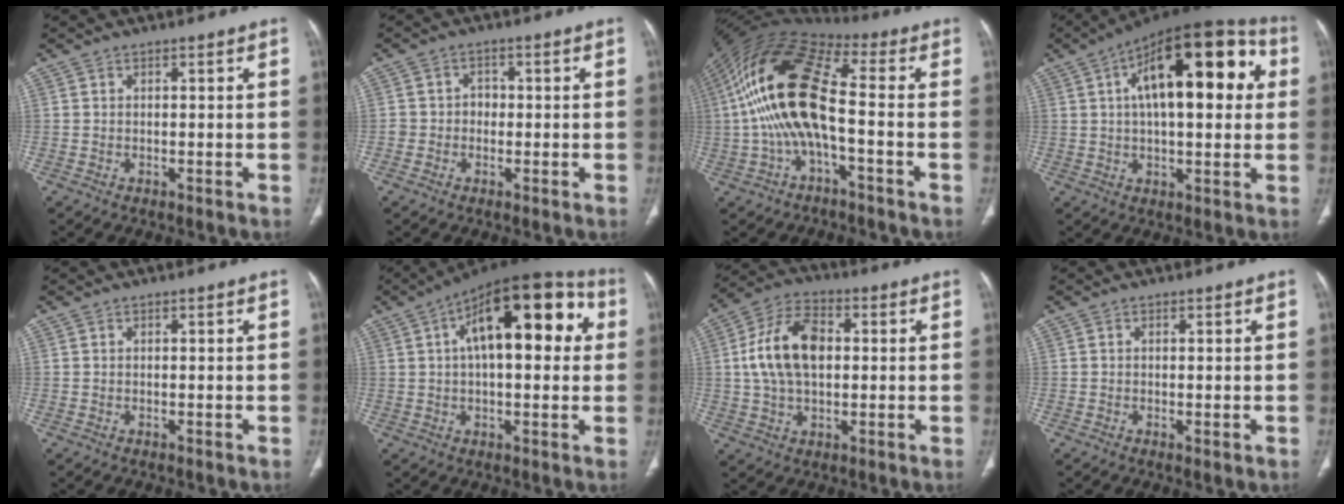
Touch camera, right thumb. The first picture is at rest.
{"total": 2.7, "force": [-0.5, 2.5, 1.0], "torque": [0.006, 0.013, -0.013]}
{"total": 17.9, "force": [-1.8, 7.0, 16.4], "torque": [-0.333, 0.047, -0.038]}
{"total": 23.1, "force": [5.6, 10.0, 20.1], "torque": [-0.273, 0.029, 0.074]}
{"total": 0.0}
{"total": 21.1, "force": [5.1, 9.5, 18.1], "torque": [-0.236, 0.035, 0.066]}
{"total": 13.5, "force": [1.4, 8.3, 10.6], "torque": [-0.193, 0.020, 0.020]}
{"total": 1.0, "force": [-0.3, 0.2, 0.9], "torque": [-0.016, -0.005, -0.004]}